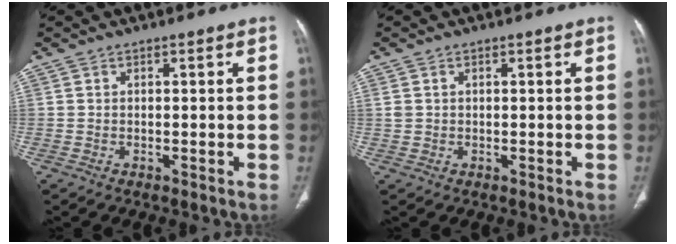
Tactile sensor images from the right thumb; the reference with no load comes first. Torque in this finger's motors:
{"motor_torque": [0.32, -0.38, -0.22, 0.40, -0.02]}